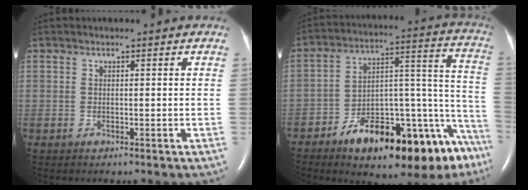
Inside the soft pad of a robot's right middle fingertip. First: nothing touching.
{"total": 24.5, "force": [-17.0, 7.7, 15.9], "torque": [-0.132, 0.049, -0.236]}